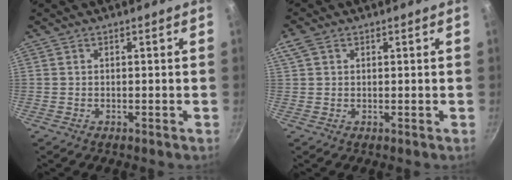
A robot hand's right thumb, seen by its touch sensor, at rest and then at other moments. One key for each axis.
{"total": 3.3, "fx": 1.5, "fy": 2.3, "fz": 1.9, "tx": -0.037, "ty": 0.008, "tz": 0.029}